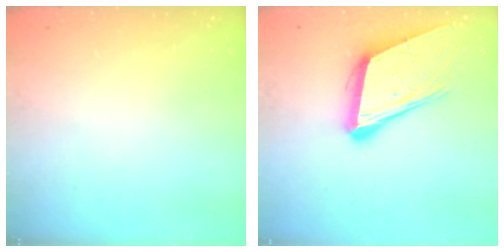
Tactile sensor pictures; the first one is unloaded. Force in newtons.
{"total": 14.7, "press": 14.2, "slide": 3.9}